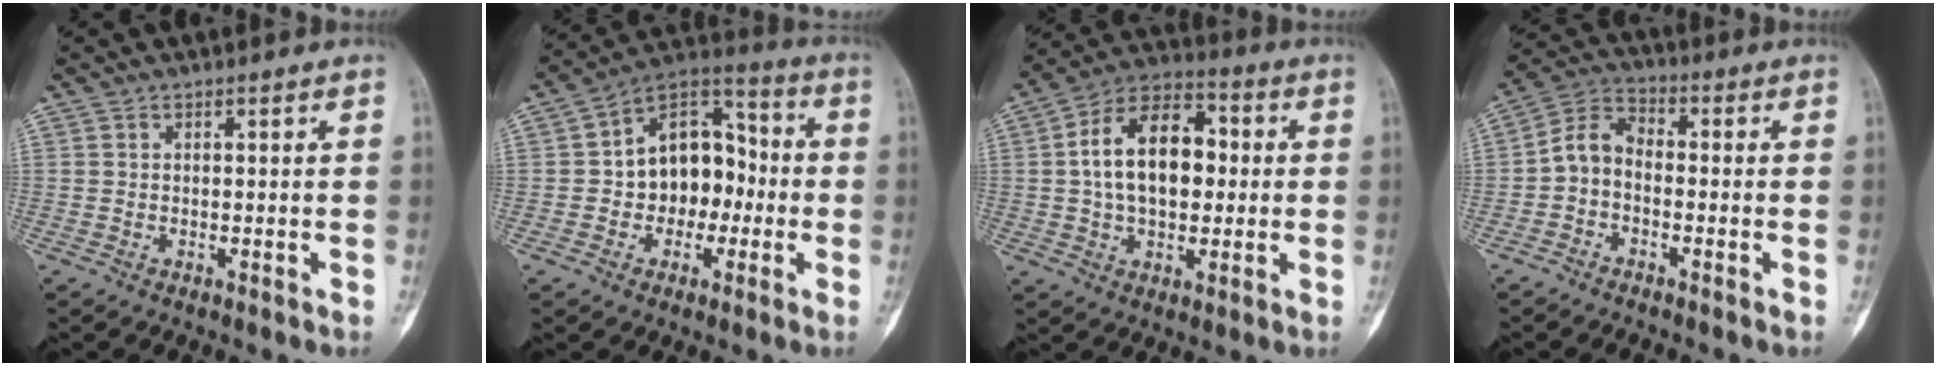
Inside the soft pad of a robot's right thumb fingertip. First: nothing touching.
{"total": 14.3, "force": [-1.3, 10.1, 9.9], "torque": [-0.103, 0.045, -0.031]}
{"total": 15.5, "force": [1.2, 9.6, 12.2], "torque": [-0.182, 0.025, 0.012]}
{"total": 6.1, "force": [-1.5, 4.2, 4.3], "torque": [-0.072, 0.031, -0.045]}